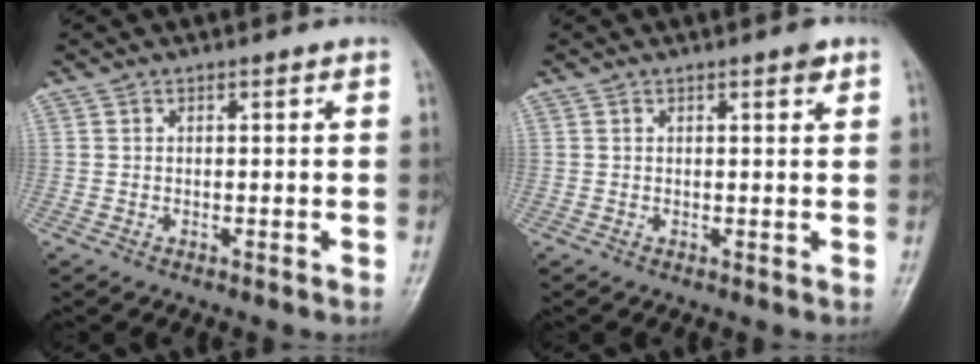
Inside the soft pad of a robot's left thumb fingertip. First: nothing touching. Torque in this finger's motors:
{"motor_torque": [0.42, -0.05, 0.06, -0.19, 0.00]}